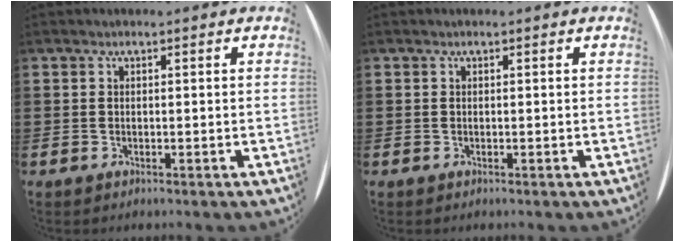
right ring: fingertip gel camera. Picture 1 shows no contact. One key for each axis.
{"total": 0.0}